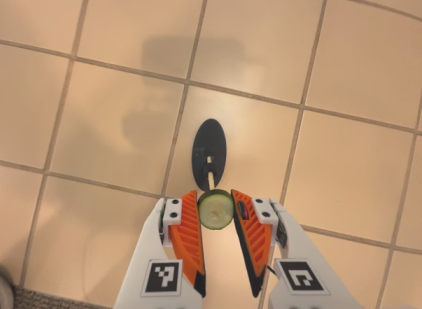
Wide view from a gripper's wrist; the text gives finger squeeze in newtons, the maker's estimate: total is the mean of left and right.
{"total": 6.3, "left": 6.0, "right": 6.7}